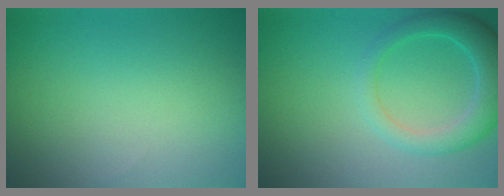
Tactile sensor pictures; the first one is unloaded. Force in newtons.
{"total": 4.4, "press": 4.4, "slide": 0.3}